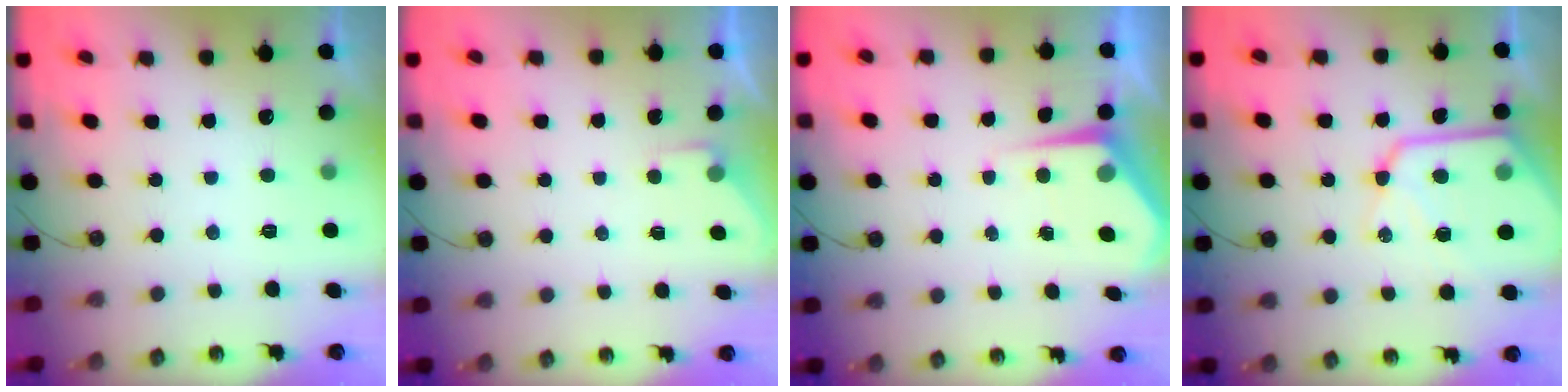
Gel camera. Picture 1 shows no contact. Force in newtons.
{"total": 2.6, "press": 2.6, "slide": 0.5}
{"total": 4.6, "press": 4.6, "slide": 0.4}
{"total": 15.8, "press": 15.8, "slide": 1.4}